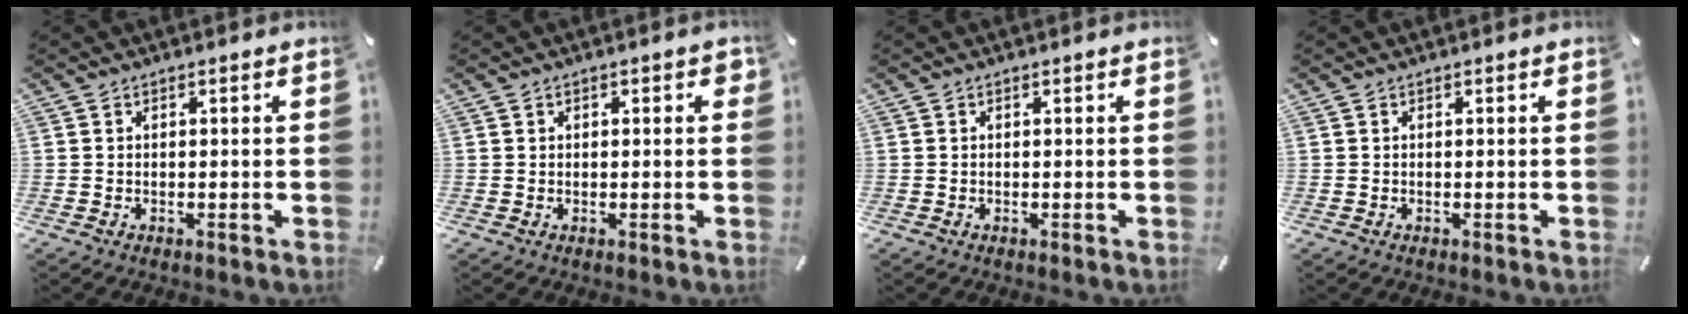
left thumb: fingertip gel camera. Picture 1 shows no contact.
{"total": 1.4, "force": [0.4, 0.9, 0.9], "torque": [-0.010, 0.004, 0.004]}
{"total": 0.0}
{"total": 0.0}